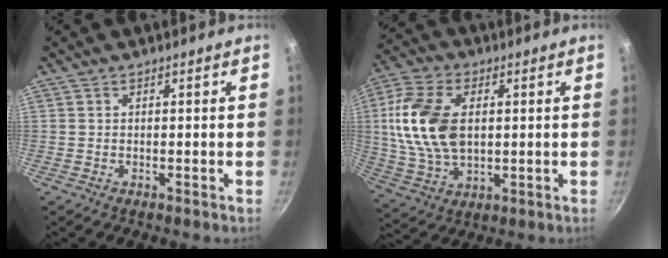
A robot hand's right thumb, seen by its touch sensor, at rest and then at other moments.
{"total": 16.3, "force": [2.0, 10.1, 12.6], "torque": [-0.237, 0.000, 0.037]}